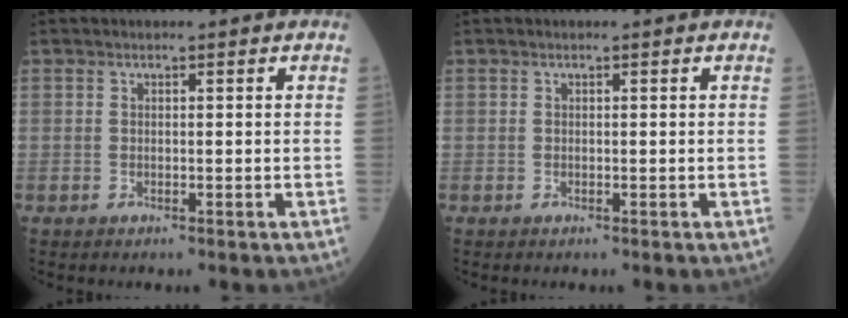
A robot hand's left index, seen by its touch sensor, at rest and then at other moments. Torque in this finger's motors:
{"motor_torque": [0.30, -0.18, 0.01, 0.01]}